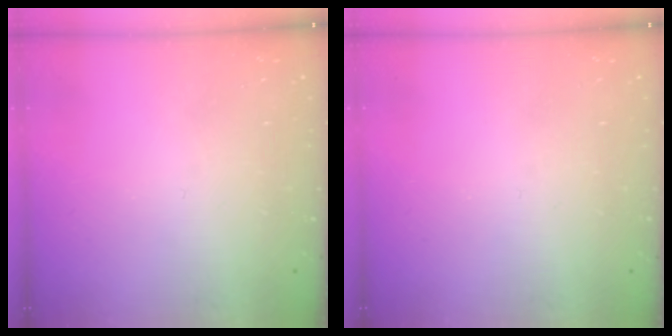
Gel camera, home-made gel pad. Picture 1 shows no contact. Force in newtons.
{"total": 0.0}